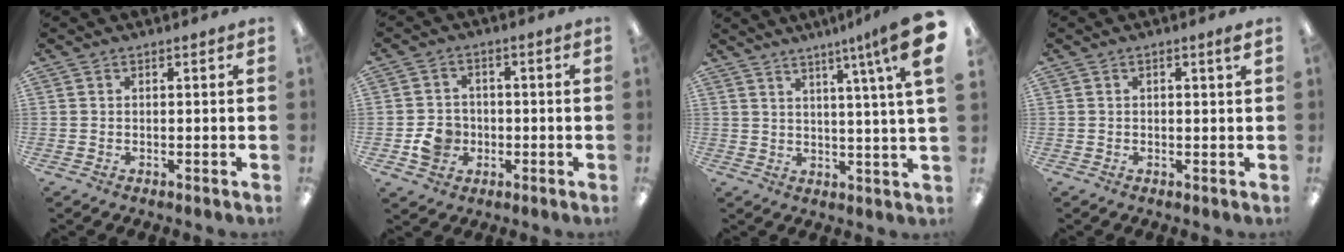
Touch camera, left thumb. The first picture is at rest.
{"total": 6.4, "force": [-1.8, 5.5, 2.7], "torque": [-0.042, 0.012, -0.028]}
{"total": 10.8, "force": [5.6, 0.0, 9.3], "torque": [-0.143, -0.032, 0.084]}
{"total": 1.1, "force": [0.2, 0.2, 1.1], "torque": [-0.020, -0.001, 0.004]}